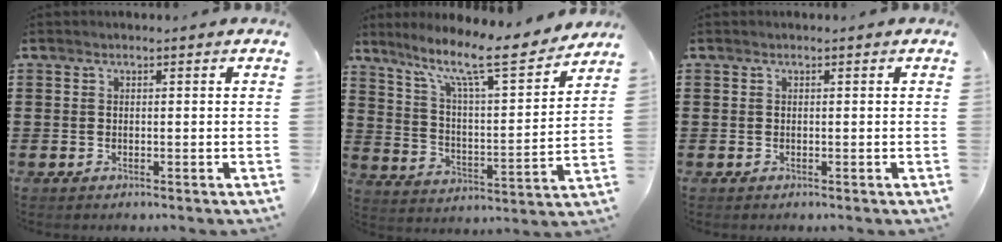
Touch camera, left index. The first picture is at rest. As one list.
[{"total": 11.6, "force": [8.9, 1.7, 7.2], "torque": [-0.147, -0.058, 0.142]}, {"total": 0.0}]